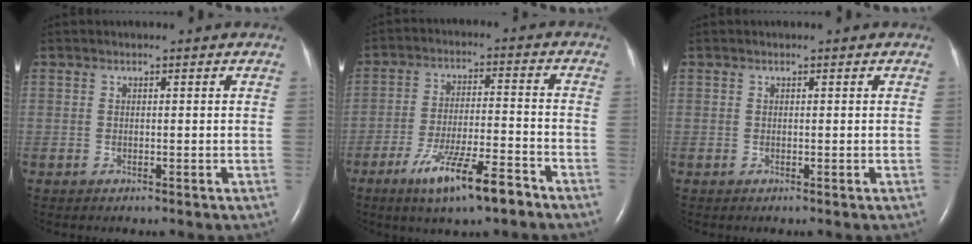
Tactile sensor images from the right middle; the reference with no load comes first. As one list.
[{"total": 10.8, "force": [-7.0, 1.3, 8.1], "torque": [-0.148, -0.015, -0.118]}, {"total": 0.0}]